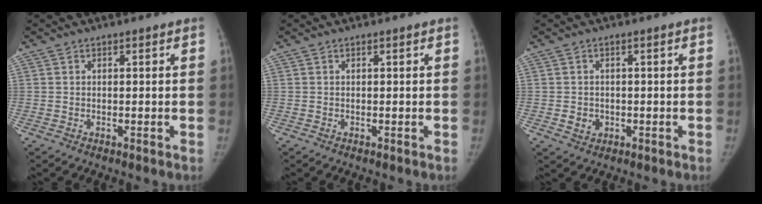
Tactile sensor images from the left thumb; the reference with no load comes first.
{"total": 0.0}
{"total": 2.4, "force": [-0.5, 2.2, 0.9], "torque": [-0.005, 0.004, -0.001]}